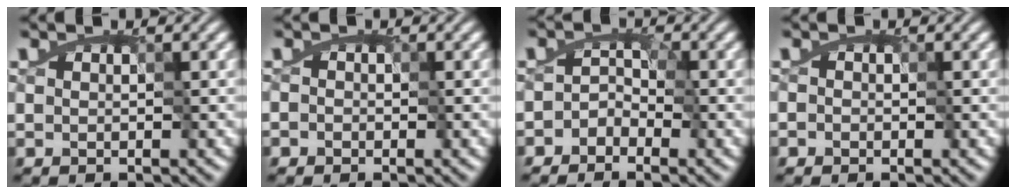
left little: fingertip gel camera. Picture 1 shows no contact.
{"total": 1.1, "force": [-0.4, 1.1, 0.2], "torque": [-0.003, 0.000, -0.007]}
{"total": 2.8, "force": [-2.6, 0.9, -0.6], "torque": [0.039, 0.003, -0.043]}
{"total": 0.8, "force": [-0.3, 0.8, 0.1], "torque": [0.000, -0.002, -0.006]}